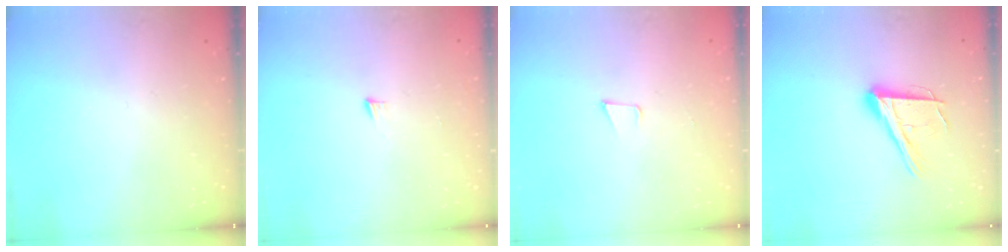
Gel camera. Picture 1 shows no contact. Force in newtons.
{"total": 5.2, "press": 5.2, "slide": 0.3}
{"total": 3.6, "press": 2.4, "slide": 2.6}
{"total": 17.0, "press": 16.5, "slide": 3.9}